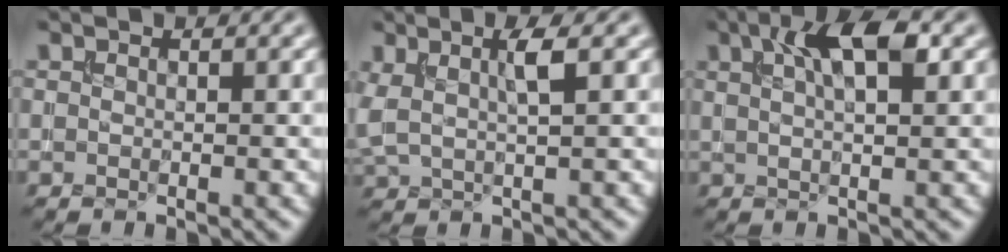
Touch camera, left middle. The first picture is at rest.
{"total": 2.6, "force": [0.8, 0.6, 2.4], "torque": [-0.048, 0.003, 0.022]}
{"total": 5.5, "force": [2.3, 1.7, 4.7], "torque": [-0.070, 0.009, 0.036]}